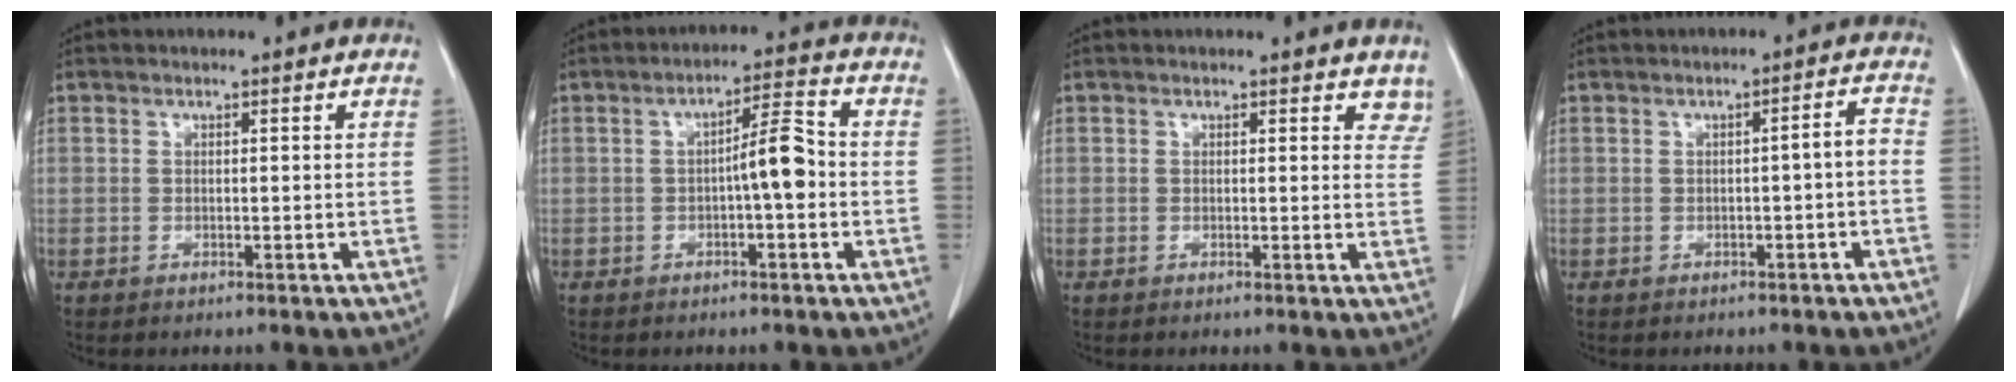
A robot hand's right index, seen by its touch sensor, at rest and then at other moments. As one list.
[{"total": 5.7, "force": [-0.9, 0.8, 5.6], "torque": [-0.084, 0.017, -0.015]}, {"total": 4.1, "force": [3.6, 1.9, 0.9], "torque": [0.017, -0.009, 0.019]}, {"total": 2.4, "force": [-0.9, 0.1, 2.3], "torque": [-0.030, 0.007, -0.013]}]